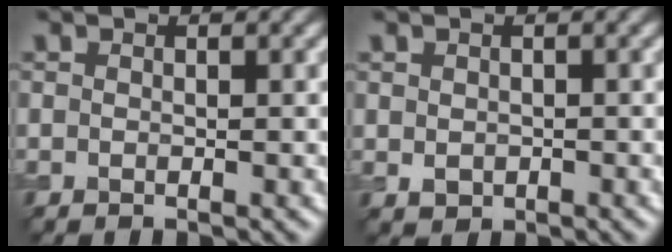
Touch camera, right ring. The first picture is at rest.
{"total": 1.0, "force": [0.0, 0.9, 0.4], "torque": [-0.006, -0.003, 0.001]}